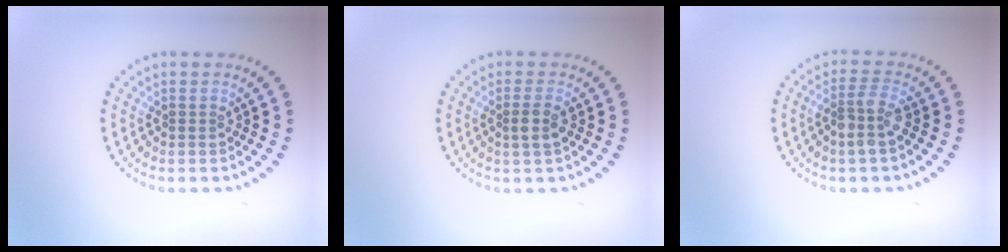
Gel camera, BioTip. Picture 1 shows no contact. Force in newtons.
{"total": 1.7, "press": 1.4, "slide": 1.0}
{"total": 2.5, "press": 2.0, "slide": 1.5}